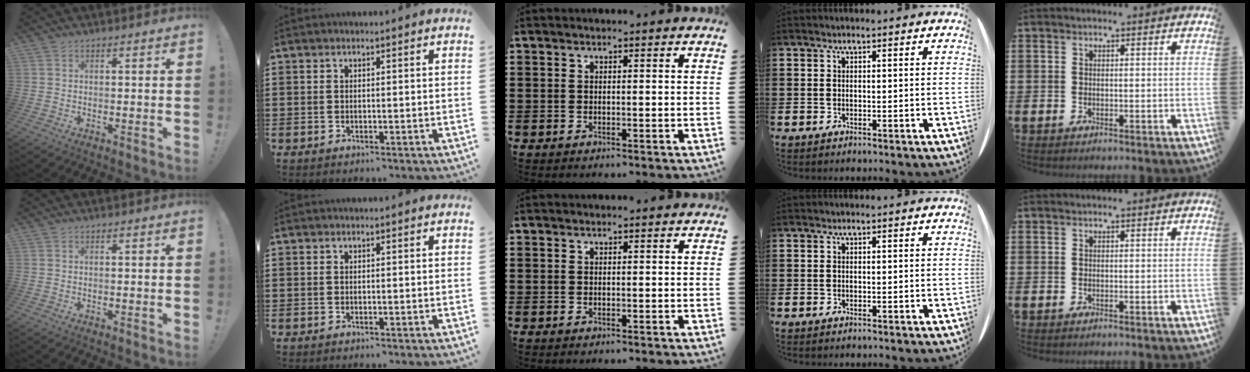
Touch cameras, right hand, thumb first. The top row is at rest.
{}